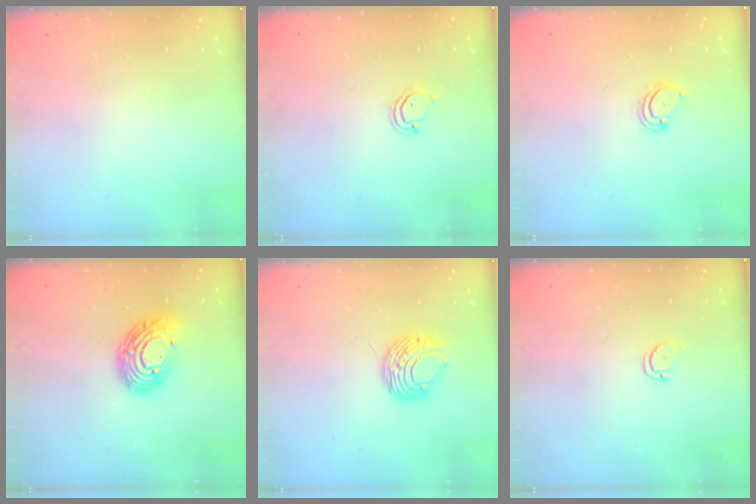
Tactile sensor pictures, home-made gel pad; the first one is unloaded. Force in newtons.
{"total": 4.0, "press": 4.0, "slide": 0.3}
{"total": 2.3, "press": 2.3, "slide": 0.2}
{"total": 12.9, "press": 12.9, "slide": 0.4}
{"total": 8.9, "press": 8.9, "slide": 0.7}
{"total": 2.2, "press": 2.2, "slide": 0.2}